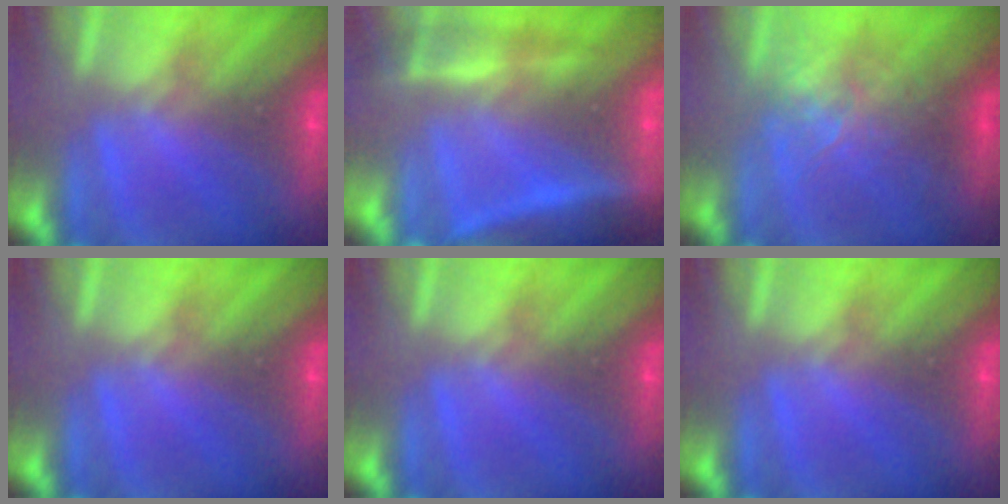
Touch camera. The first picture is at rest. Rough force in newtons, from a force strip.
{"total": 7.2}
{"total": 2.4}
{"total": 0.0}
{"total": 0.0}
{"total": 0.0}